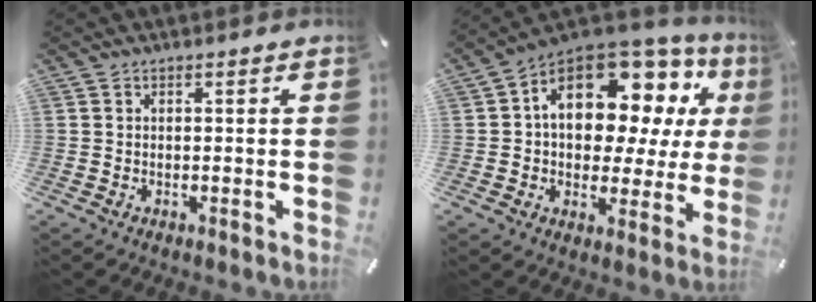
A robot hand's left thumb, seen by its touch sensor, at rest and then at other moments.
{"total": 15.7, "force": [5.6, 10.2, 10.6], "torque": [-0.173, -0.035, 0.097]}